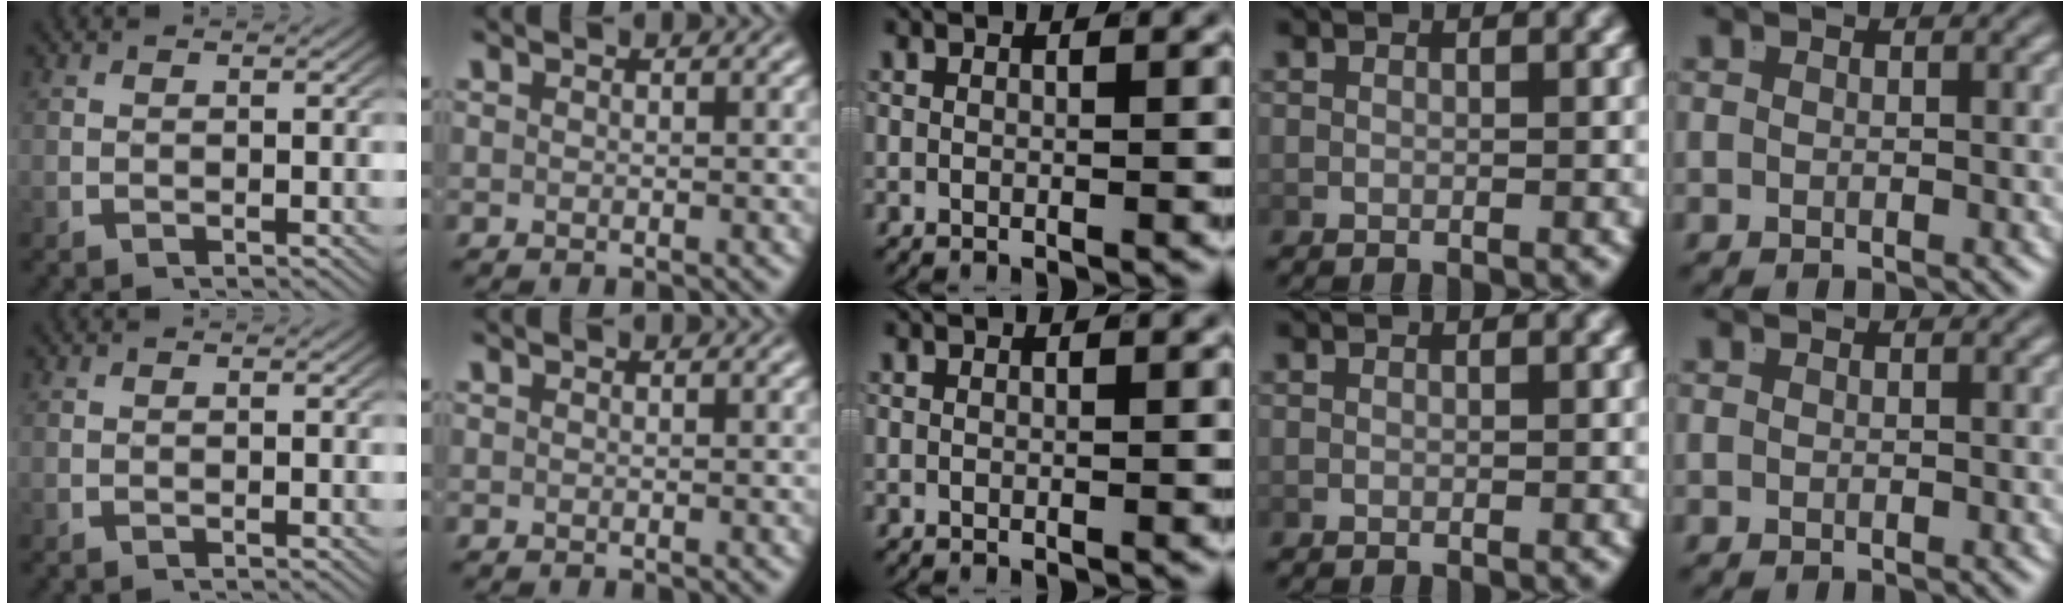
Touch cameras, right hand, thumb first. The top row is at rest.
{}